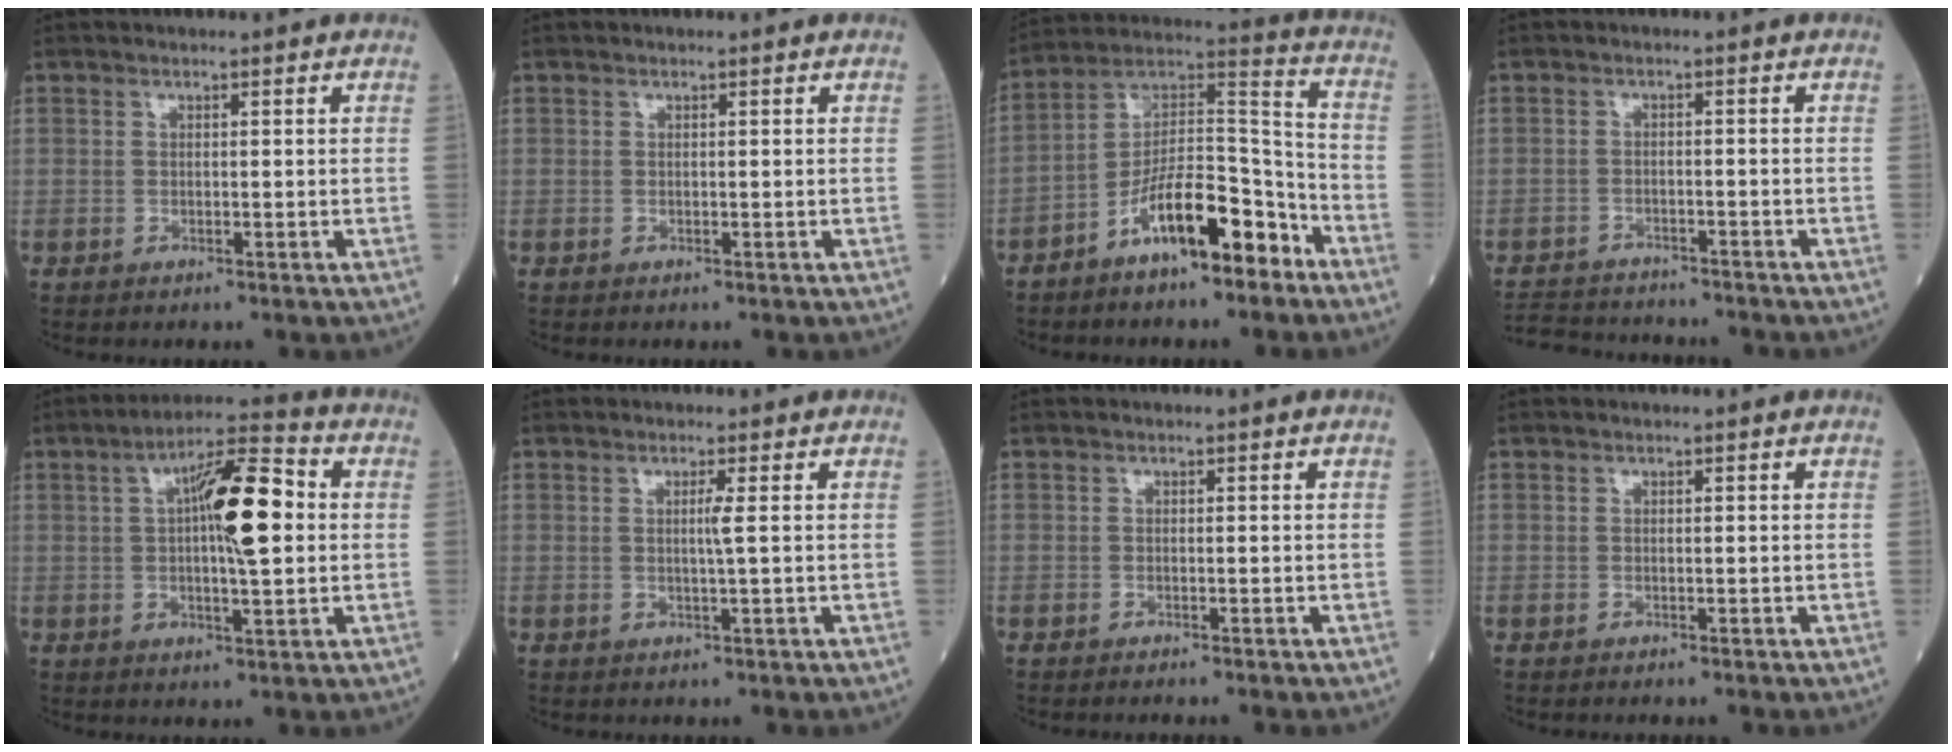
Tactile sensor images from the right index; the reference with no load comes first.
{"total": 0.0}
{"total": 13.5, "force": [-8.0, 3.7, 10.3], "torque": [-0.181, 0.025, -0.137]}
{"total": 9.9, "force": [-9.5, 1.7, 2.5], "torque": [-0.047, 0.001, -0.138]}
{"total": 11.5, "force": [1.5, 2.1, 11.2], "torque": [-0.185, 0.022, 0.018]}
{"total": 1.6, "force": [0.2, -0.6, 1.5], "torque": [-0.029, -0.002, 0.003]}
{"total": 2.2, "force": [-2.0, 0.0, 1.0], "torque": [-0.014, -0.001, -0.023]}
{"total": 1.1, "force": [-0.9, 0.0, 0.5], "torque": [-0.002, 0.001, -0.013]}